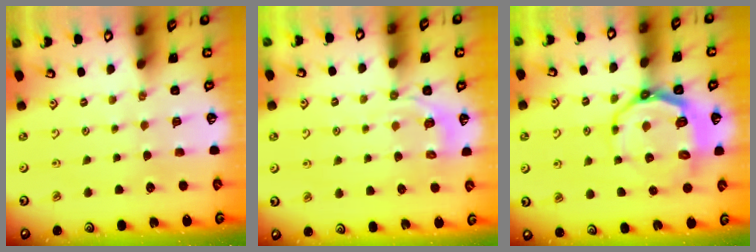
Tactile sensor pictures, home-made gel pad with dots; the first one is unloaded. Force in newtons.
{"total": 3.7, "press": 3.1, "slide": 1.9}
{"total": 10.2, "press": 9.4, "slide": 4.0}